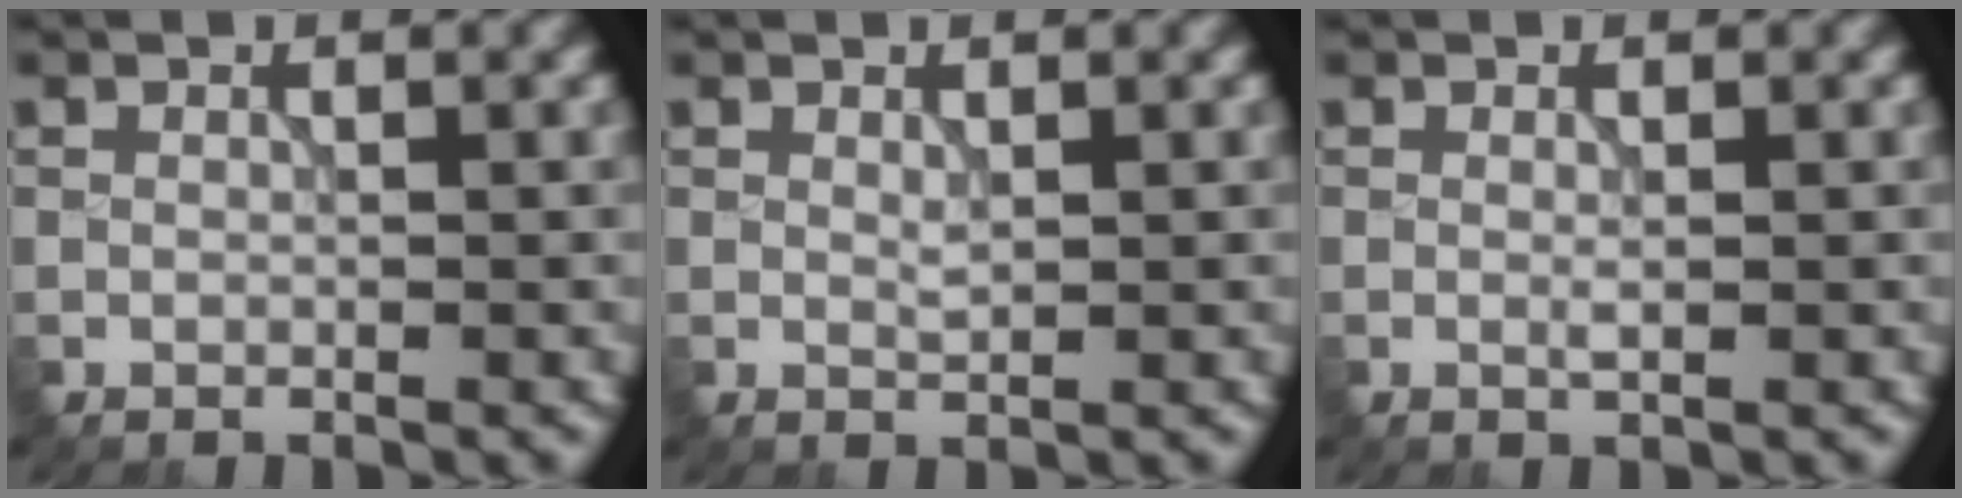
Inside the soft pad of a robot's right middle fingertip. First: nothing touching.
{"total": 0.7, "force": [0.3, 0.2, 0.6], "torque": [-0.014, -0.002, 0.008]}
{"total": 0.6, "force": [0.0, 0.1, 0.6], "torque": [-0.013, -0.002, -0.001]}